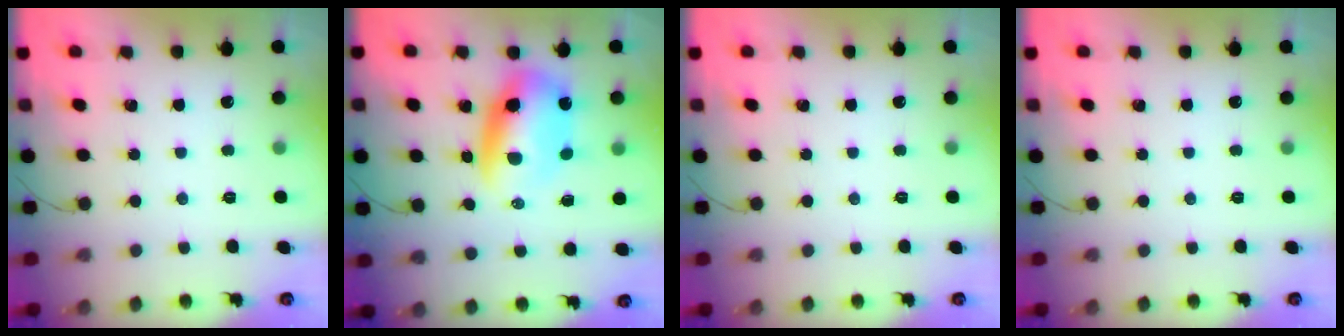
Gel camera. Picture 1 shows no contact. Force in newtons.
{"total": 10.0, "press": 9.7, "slide": 2.3}
{"total": 0.0}
{"total": 0.0}